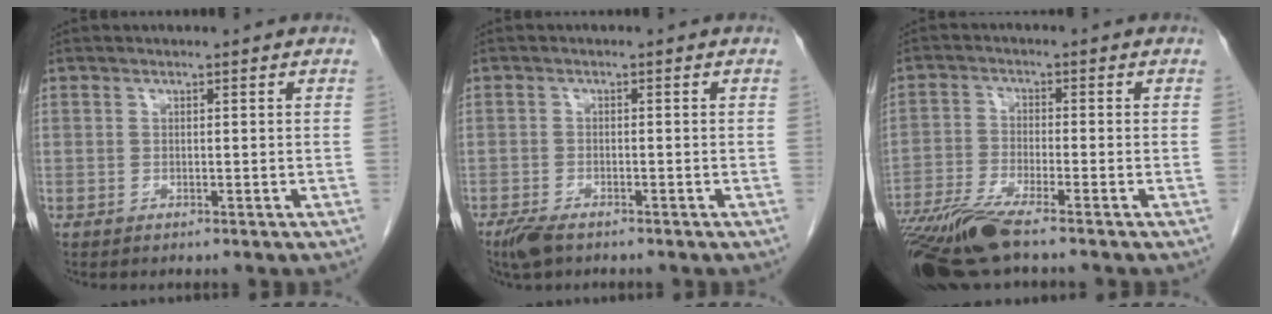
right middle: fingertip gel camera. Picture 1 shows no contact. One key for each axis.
{"total": 3.6, "fx": -2.7, "fy": 1.2, "fz": 2.0, "tx": -0.042, "ty": -0.007, "tz": -0.045}
{"total": 9.2, "fx": -7.1, "fy": 0.0, "fz": 5.8, "tx": -0.108, "ty": -0.026, "tz": -0.130}